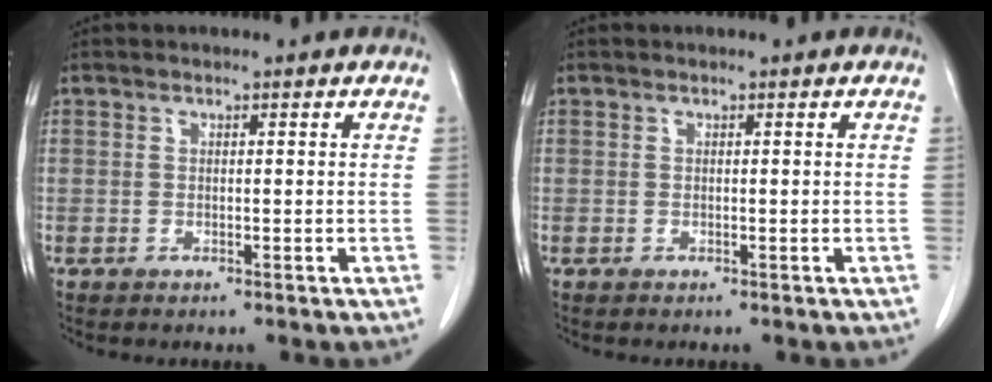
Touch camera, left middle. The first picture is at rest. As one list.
[{"total": 0.0}]